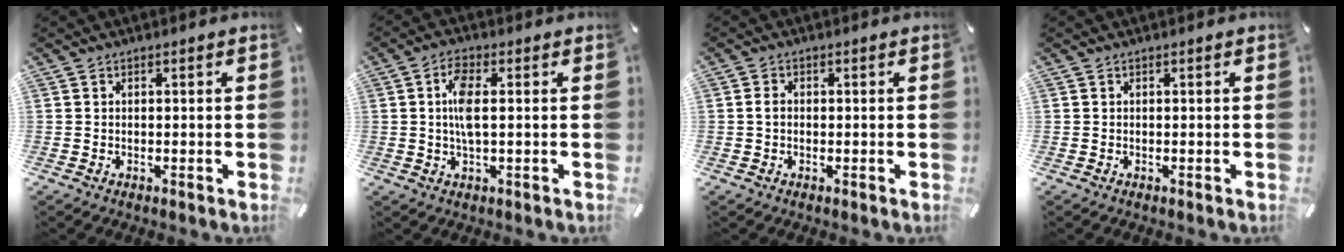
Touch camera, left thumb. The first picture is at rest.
{"total": 6.2, "force": [0.7, 2.1, 5.8], "torque": [-0.127, 0.000, 0.006]}
{"total": 1.7, "force": [-0.1, 1.2, 1.1], "torque": [-0.022, 0.004, -0.003]}
{"total": 0.0}